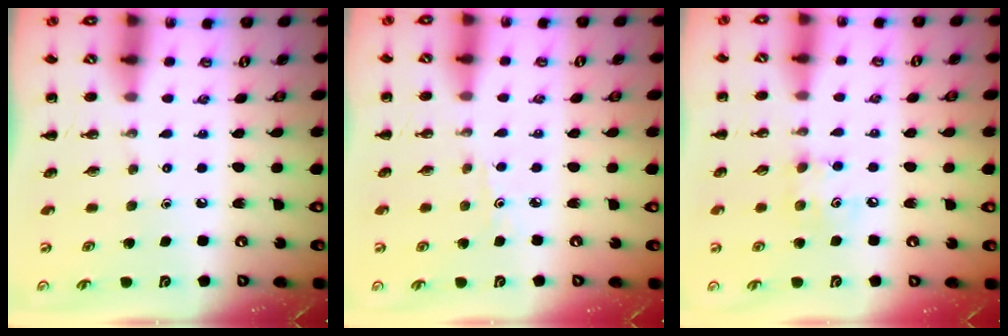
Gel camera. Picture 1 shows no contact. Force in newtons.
{"total": 2.5, "press": 2.4, "slide": 0.8}
{"total": 5.3, "press": 5.3, "slide": 0.7}